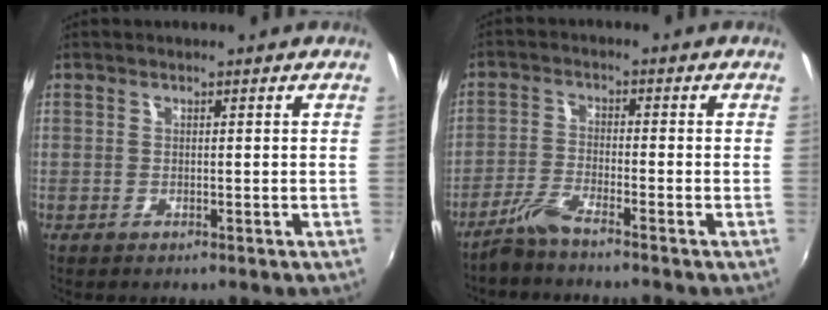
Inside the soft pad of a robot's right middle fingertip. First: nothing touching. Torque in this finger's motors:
{"motor_torque": [-0.14, -0.27, 0.11, 0.01]}